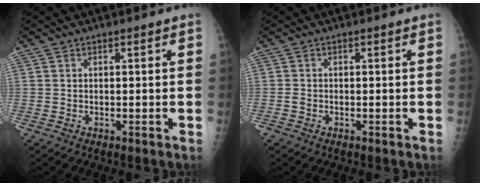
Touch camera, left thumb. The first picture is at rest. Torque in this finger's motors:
{"motor_torque": [-0.03, 0.04, 0.14, 0.13, 0.01]}